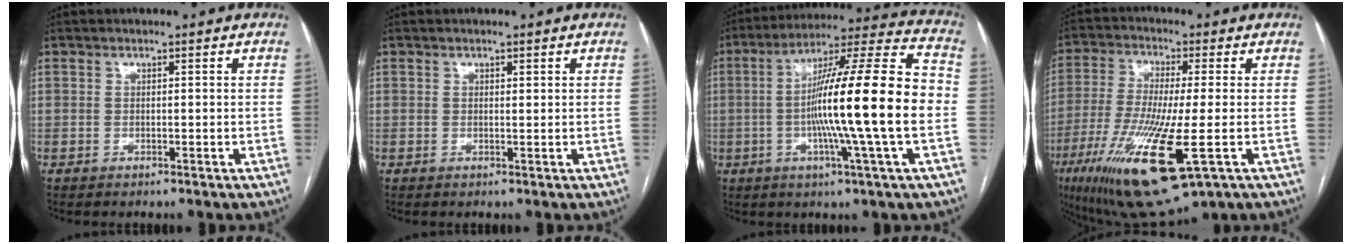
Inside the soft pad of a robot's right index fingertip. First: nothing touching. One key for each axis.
{"total": 0.6, "fx": 0.3, "fy": 0.2, "fz": 0.4, "tx": -0.008, "ty": -0.002, "tz": 0.005}
{"total": 20.7, "fx": -2.4, "fy": -0.9, "fz": 20.5, "tx": -0.331, "ty": 0.003, "tz": -0.056}
{"total": 17.6, "fx": -6.4, "fy": 2.5, "fz": 16.2, "tx": -0.336, "ty": -0.051, "tz": -0.107}